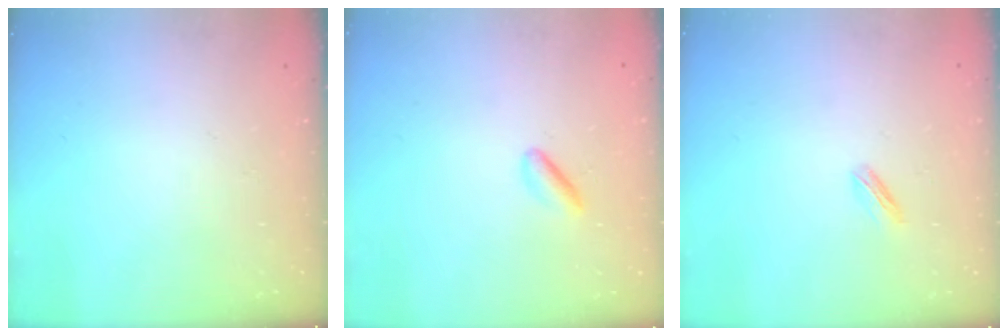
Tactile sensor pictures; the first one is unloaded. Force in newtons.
{"total": 3.0, "press": 2.8, "slide": 1.0}
{"total": 2.2, "press": 2.2, "slide": 0.5}